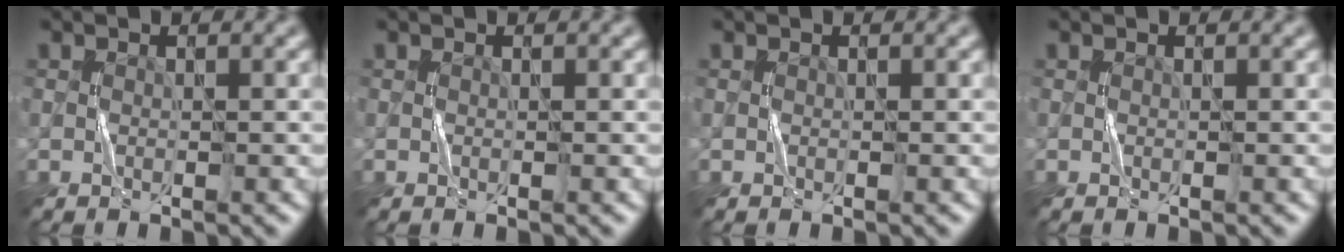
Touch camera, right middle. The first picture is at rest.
{"total": 0.0}
{"total": 0.0}
{"total": 0.0}